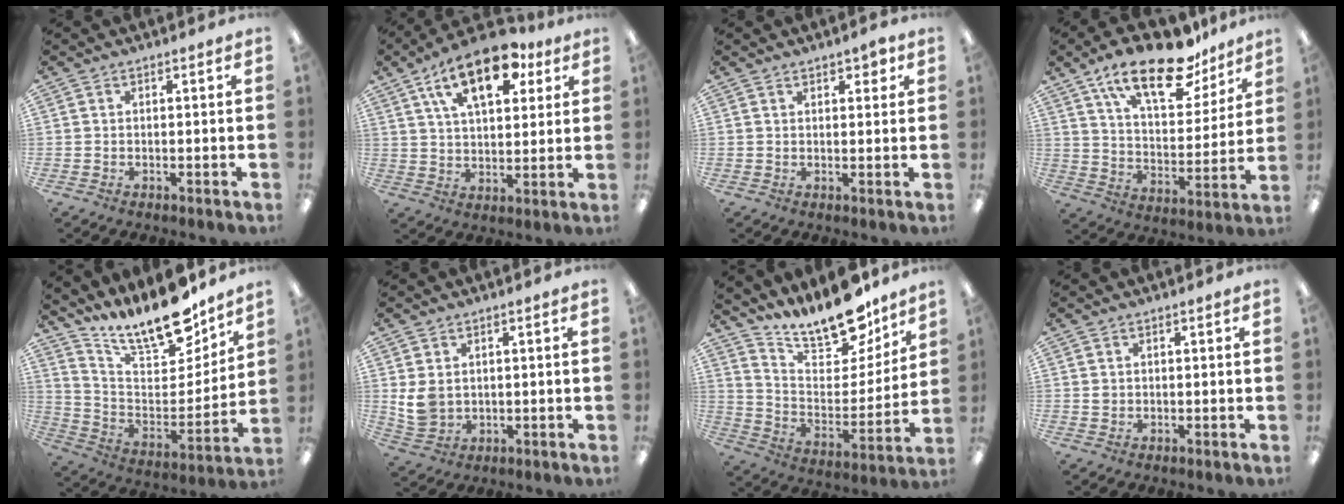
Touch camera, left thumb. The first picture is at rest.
{"total": 17.2, "force": [9.3, 8.7, 11.6], "torque": [-0.172, -0.030, 0.157]}
{"total": 2.3, "force": [1.6, 1.0, 1.2], "torque": [-0.008, -0.004, 0.025]}
{"total": 20.6, "force": [14.3, 8.2, 12.3], "torque": [-0.191, -0.085, 0.242]}
{"total": 17.2, "force": [14.6, 5.0, 7.6], "torque": [-0.134, -0.111, 0.256]}
{"total": 5.3, "force": [1.5, 4.2, 3.0], "torque": [-0.064, -0.003, 0.029]}
{"total": 16.0, "force": [14.0, 5.3, 5.7], "torque": [-0.101, -0.113, 0.245]}
{"total": 0.9, "force": [0.4, 0.8, 0.4], "torque": [-0.009, 0.003, 0.006]}